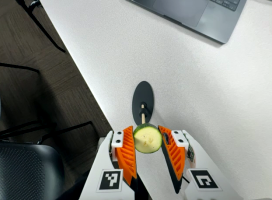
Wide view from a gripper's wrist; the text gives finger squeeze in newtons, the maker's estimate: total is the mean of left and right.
{"total": 9.4, "left": 9.1, "right": 9.8}